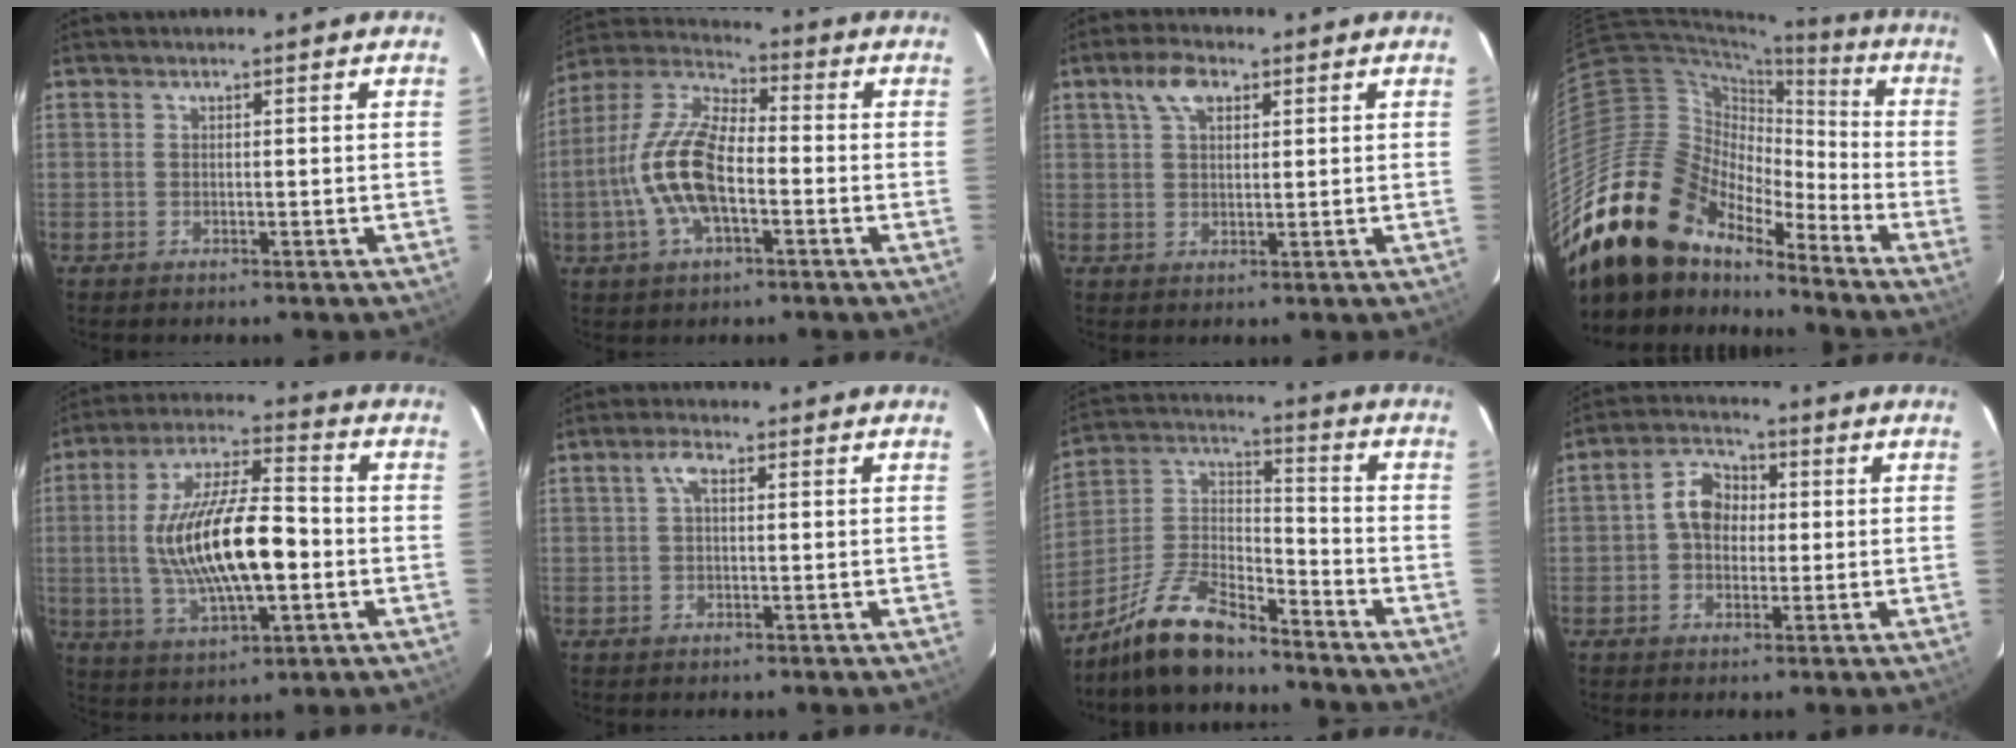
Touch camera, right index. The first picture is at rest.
{"total": 14.4, "force": [-3.4, 6.3, 12.5], "torque": [-0.263, 0.007, -0.070]}
{"total": 4.8, "force": [2.6, 2.4, 3.2], "torque": [-0.061, 0.014, 0.048]}
{"total": 22.0, "force": [-17.0, 11.2, 8.3], "torque": [-0.159, 0.024, -0.312]}
{"total": 17.6, "force": [-1.7, 5.7, 16.6], "torque": [-0.314, 0.003, -0.024]}
{"total": 2.1, "force": [0.7, 0.7, 1.9], "torque": [-0.040, 0.008, 0.012]}
{"total": 12.8, "force": [-10.1, 3.8, 6.8], "torque": [-0.156, 0.021, -0.197]}
{"total": 5.7, "force": [0.2, 4.5, 3.5], "torque": [-0.069, 0.023, 0.000]}